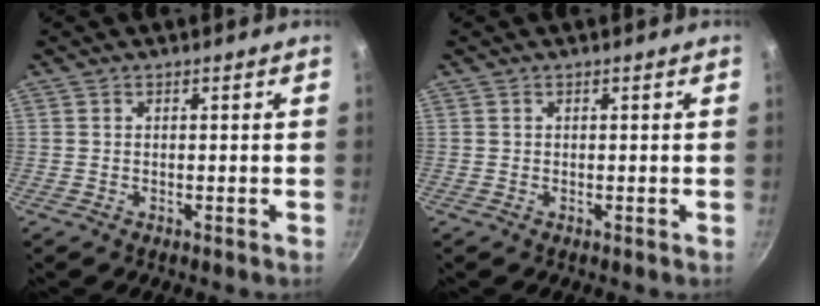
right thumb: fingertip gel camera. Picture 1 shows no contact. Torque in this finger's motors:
{"motor_torque": [0.10, 0.20, 0.20, 0.14, 0.01]}